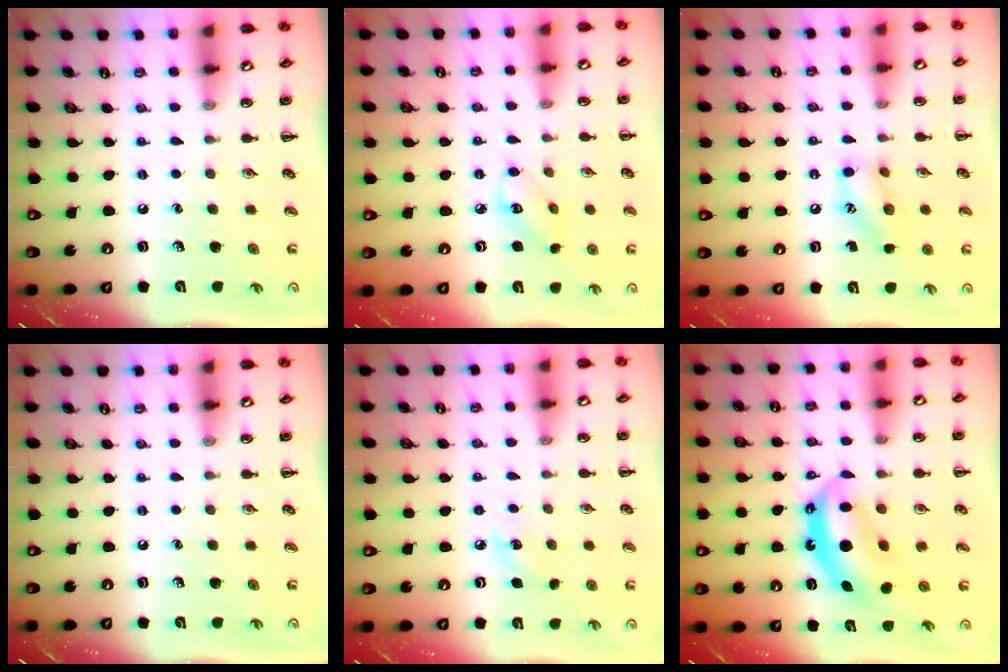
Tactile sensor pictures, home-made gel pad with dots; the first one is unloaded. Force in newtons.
{"total": 3.7, "press": 3.6, "slide": 0.6}
{"total": 10.8, "press": 10.7, "slide": 1.6}
{"total": 0.0}
{"total": 5.6, "press": 5.4, "slide": 1.6}
{"total": 9.4, "press": 9.2, "slide": 1.8}